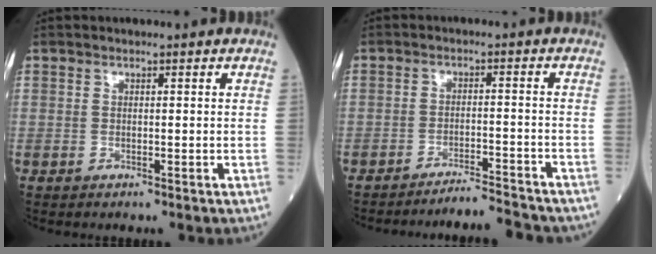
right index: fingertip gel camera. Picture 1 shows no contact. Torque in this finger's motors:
{"motor_torque": [0.31, -0.94, 0.06, 0.03]}